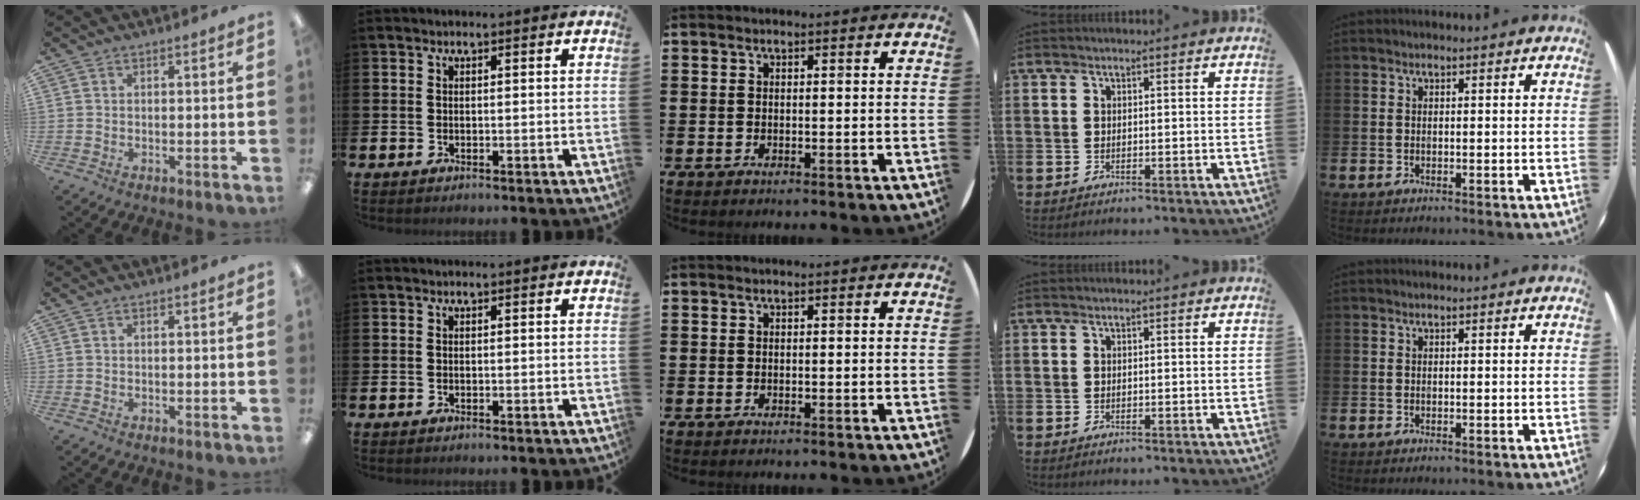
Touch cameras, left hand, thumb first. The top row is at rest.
{}